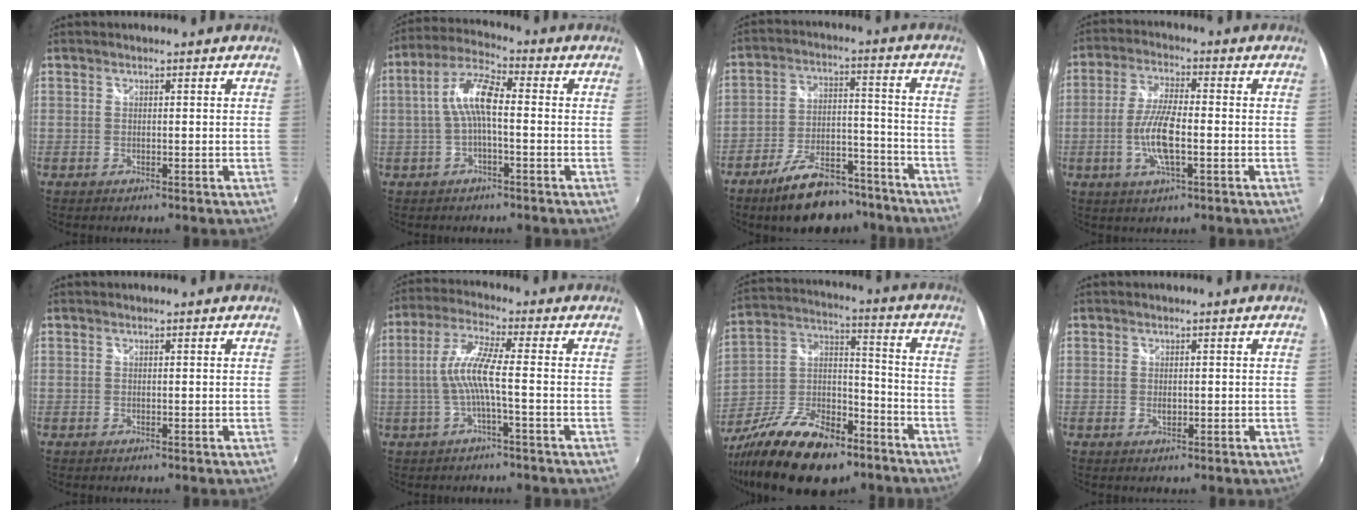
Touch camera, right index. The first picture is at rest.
{"total": 7.6, "force": [-0.7, 2.1, 7.3], "torque": [-0.157, 0.019, -0.015]}
{"total": 16.6, "force": [-13.1, 6.8, 7.7], "torque": [-0.143, 0.020, -0.186]}
{"total": 8.8, "force": [-2.2, 2.3, 8.2], "torque": [-0.168, -0.003, -0.045]}
{"total": 0.0}
{"total": 7.3, "force": [-1.5, 0.0, 7.1], "torque": [-0.158, 0.004, -0.024]}
{"total": 21.0, "force": [-13.5, 9.4, 13.1], "torque": [-0.265, -0.014, -0.228]}
{"total": 1.0, "force": [-0.1, 0.7, 0.7], "torque": [-0.013, -0.002, -0.002]}